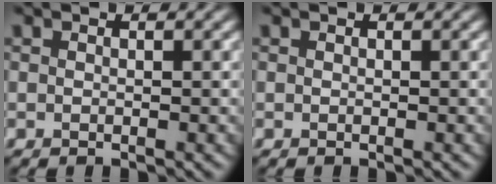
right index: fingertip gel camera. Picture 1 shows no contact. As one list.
[{"total": 0.0}]